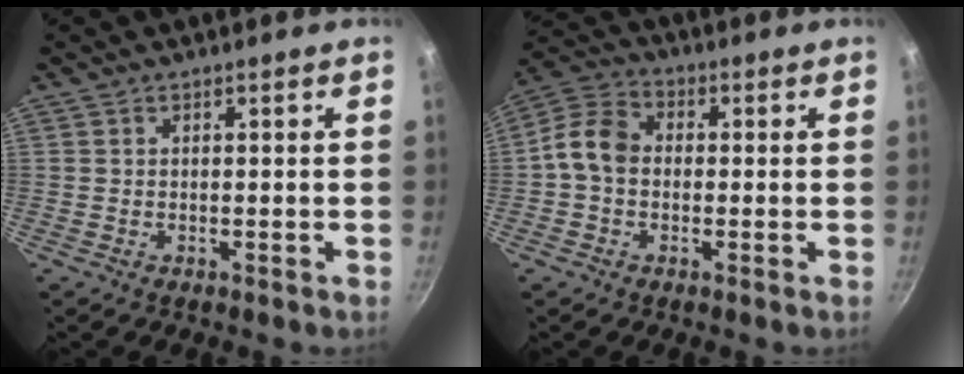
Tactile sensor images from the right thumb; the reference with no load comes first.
{"total": 8.0, "force": [-0.6, 6.2, 5.0], "torque": [-0.076, 0.026, -0.033]}